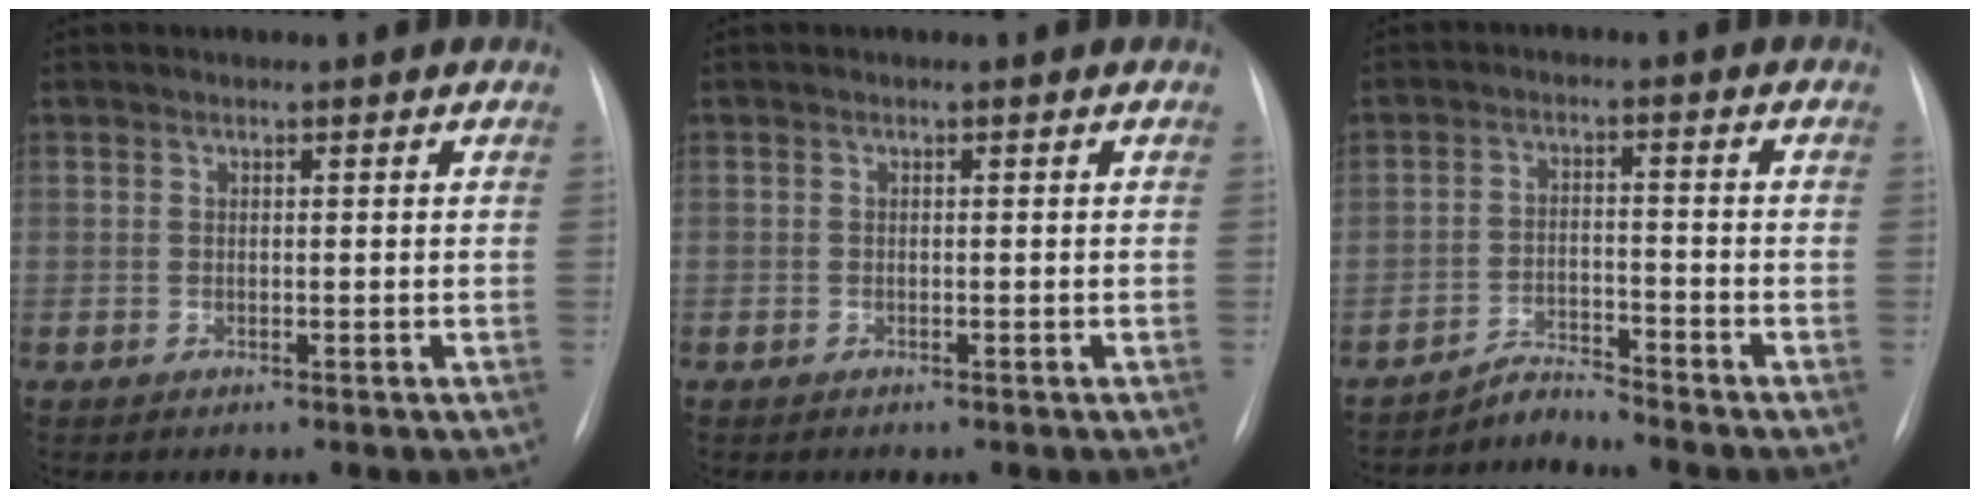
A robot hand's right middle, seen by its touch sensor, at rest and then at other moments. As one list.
[{"total": 0.0}, {"total": 3.6, "force": [-3.4, -0.8, -0.8], "torque": [0.013, -0.013, -0.057]}]